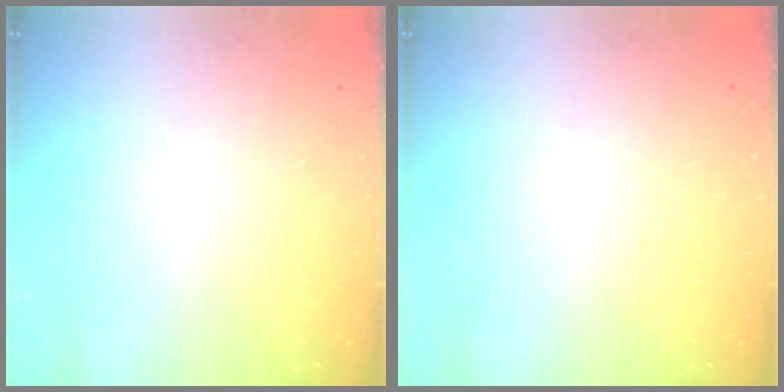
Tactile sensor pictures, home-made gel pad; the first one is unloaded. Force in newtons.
{"total": 1.1, "press": 1.1, "slide": 0.1}